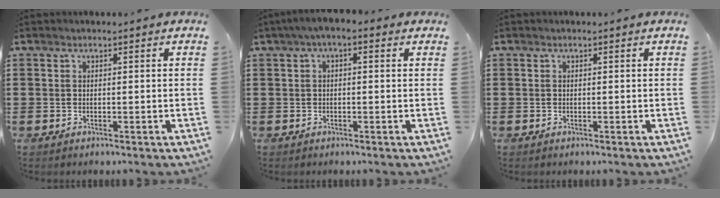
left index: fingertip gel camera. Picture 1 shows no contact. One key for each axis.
{"total": 2.0, "fx": -0.7, "fy": 0.7, "fz": 1.7, "tx": -0.030, "ty": 0.004, "tz": -0.017}
{"total": 0.0}